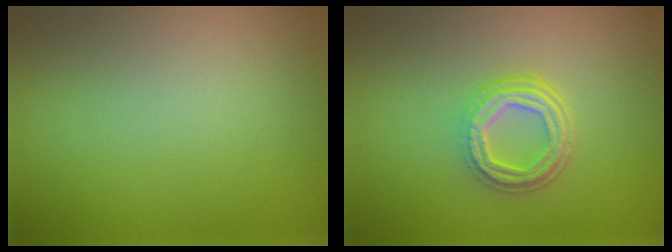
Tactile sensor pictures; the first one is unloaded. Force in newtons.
{"total": 4.4, "press": 3.4, "slide": 2.8}